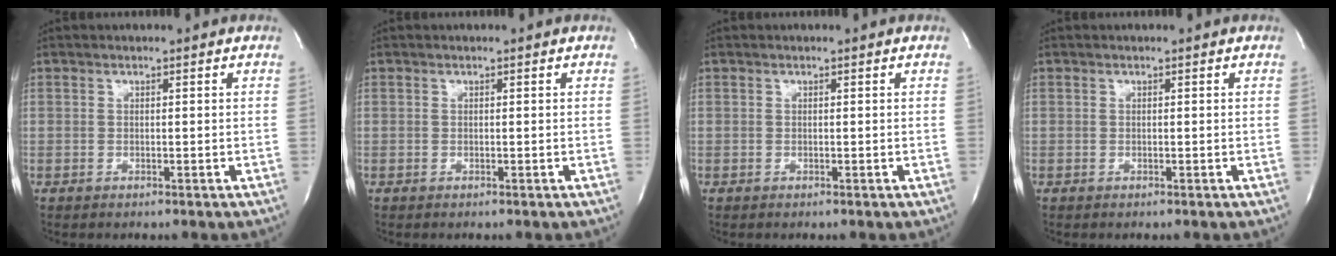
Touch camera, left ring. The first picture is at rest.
{"total": 0.0}
{"total": 0.0}
{"total": 0.0}